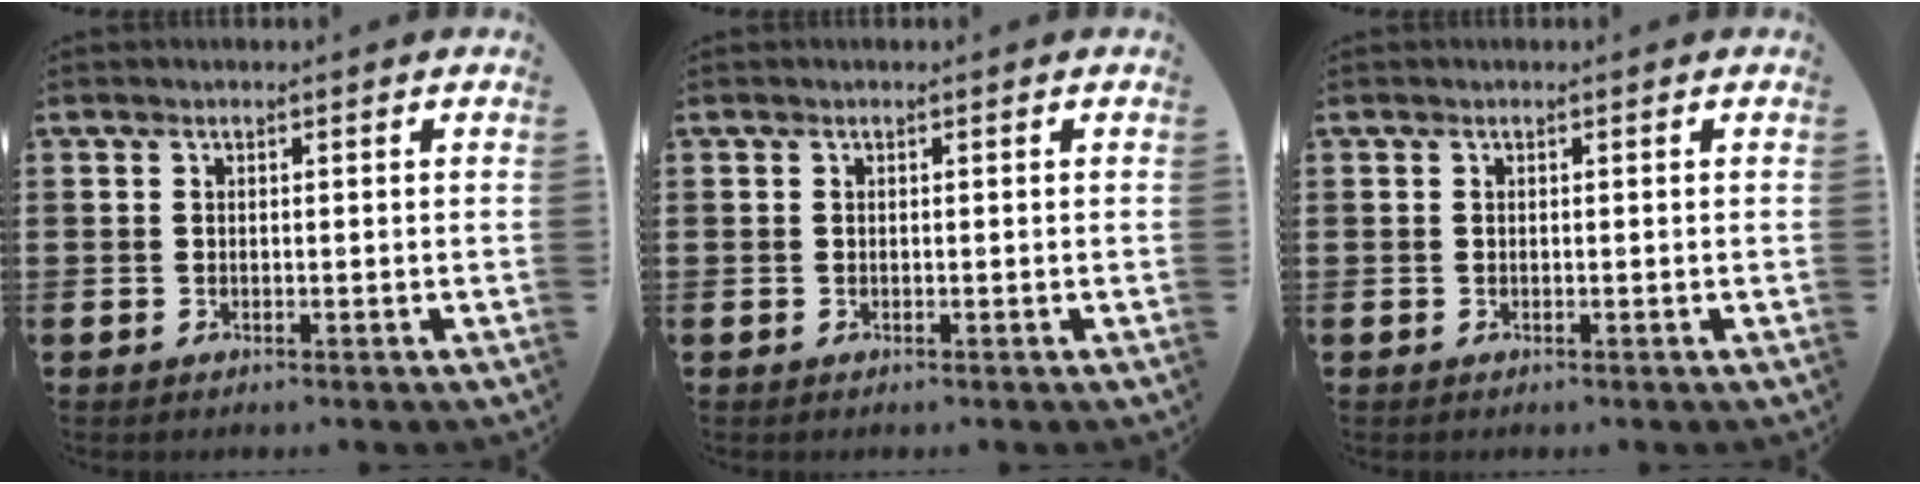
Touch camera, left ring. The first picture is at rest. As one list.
[{"total": 0.0}, {"total": 0.0}]